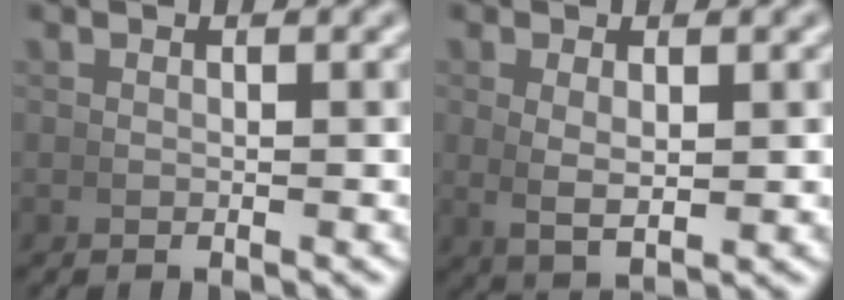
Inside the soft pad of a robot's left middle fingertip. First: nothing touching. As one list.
[{"total": 3.0, "force": [0.5, 1.4, 2.7], "torque": [-0.053, -0.014, 0.024]}]